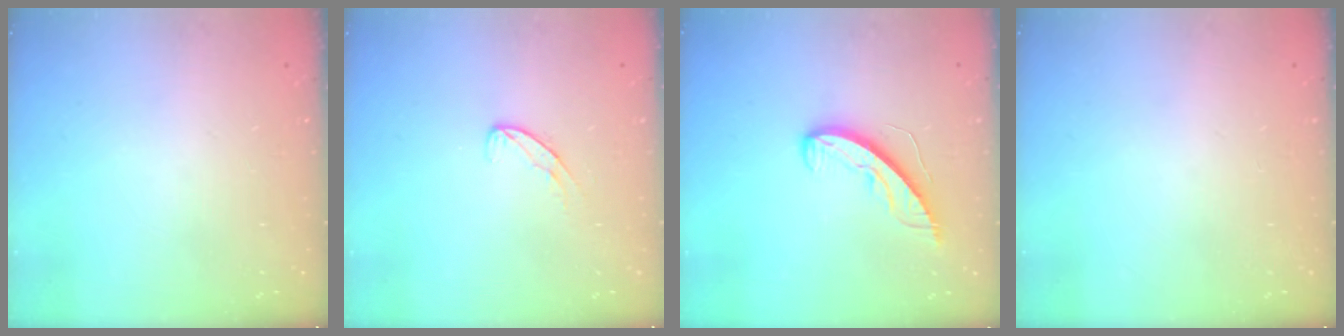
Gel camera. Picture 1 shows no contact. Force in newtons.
{"total": 7.2, "press": 7.2, "slide": 0.5}
{"total": 9.2, "press": 9.1, "slide": 1.3}
{"total": 0.0}